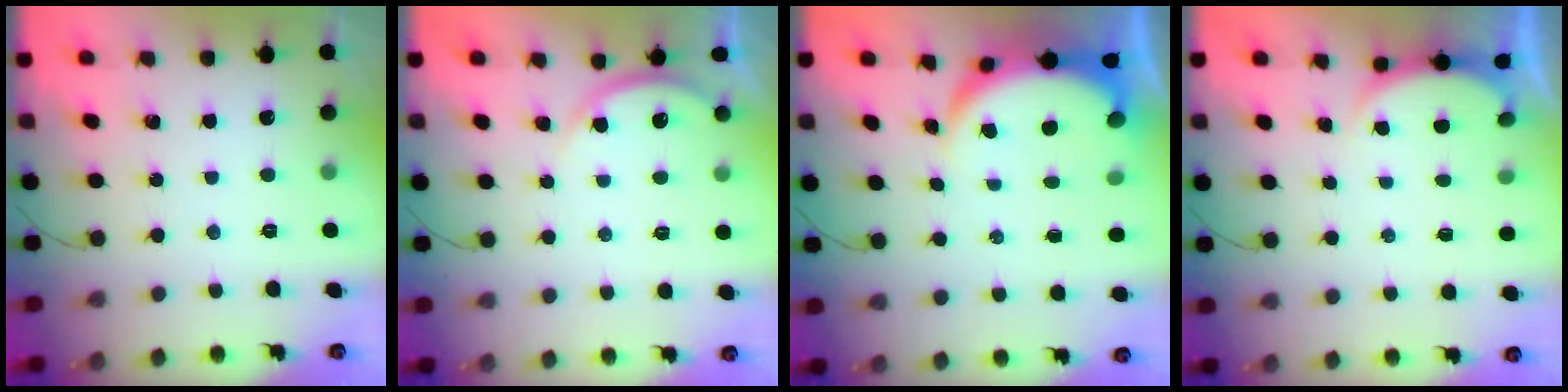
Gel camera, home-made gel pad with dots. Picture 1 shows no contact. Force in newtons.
{"total": 3.0, "press": 2.9, "slide": 0.4}
{"total": 5.3, "press": 5.2, "slide": 0.2}
{"total": 2.6, "press": 2.6, "slide": 0.6}